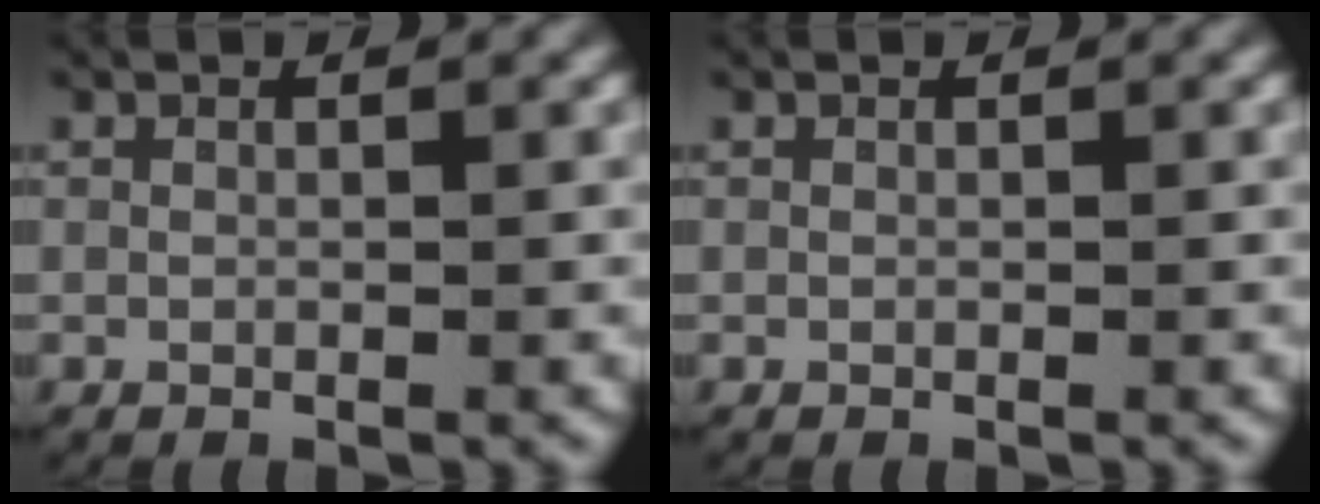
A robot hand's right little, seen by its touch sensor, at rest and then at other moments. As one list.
[{"total": 0.0}]